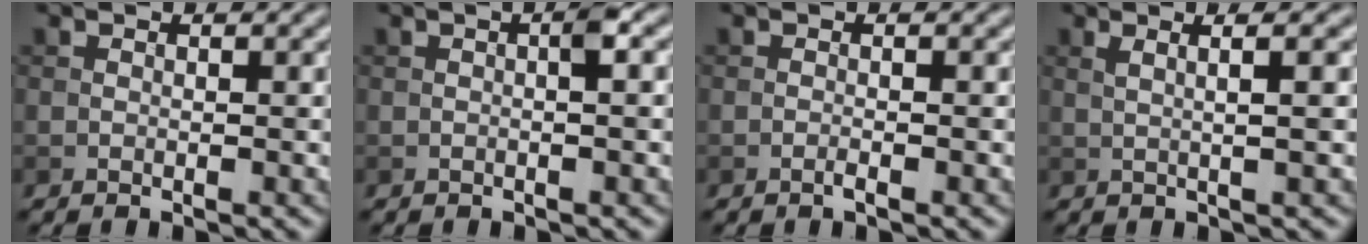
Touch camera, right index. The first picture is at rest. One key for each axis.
{"total": 1.7, "fx": 0.1, "fy": 0.1, "fz": 1.7, "tx": -0.029, "ty": 0.004, "tz": 0.002}
{"total": 0.7, "fx": -0.4, "fy": 0.1, "fz": 0.5, "tx": -0.010, "ty": 0.000, "tz": -0.009}
{"total": 3.8, "fx": 1.3, "fy": 1.3, "fz": 3.3, "tx": -0.029, "ty": 0.011, "tz": -0.007}